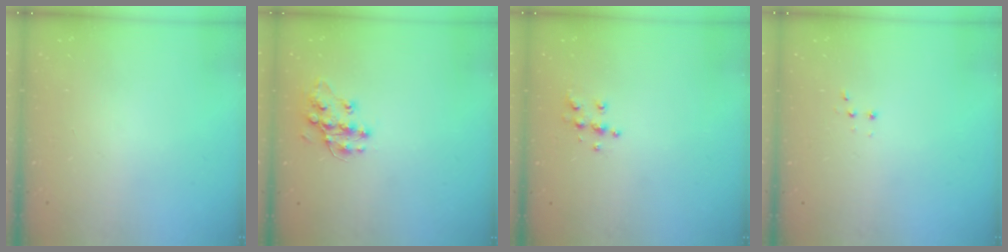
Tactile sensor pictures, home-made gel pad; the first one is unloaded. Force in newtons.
{"total": 11.3, "press": 11.3, "slide": 0.2}
{"total": 5.9, "press": 5.9, "slide": 0.2}
{"total": 2.8, "press": 2.7, "slide": 0.7}